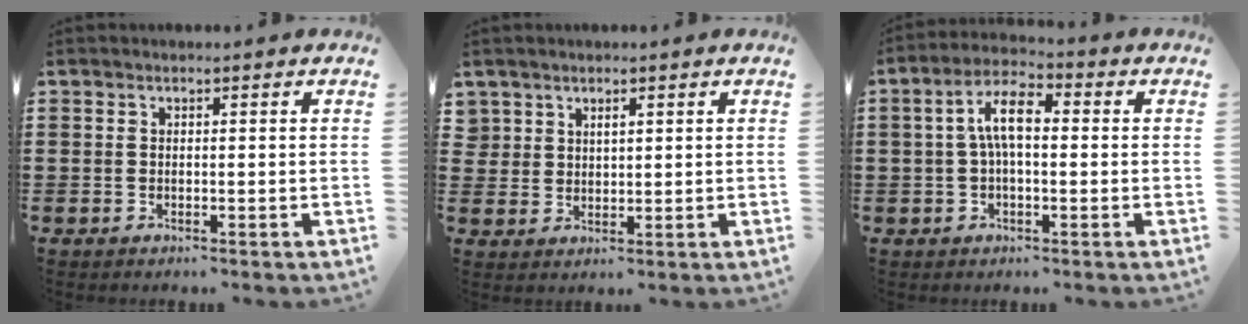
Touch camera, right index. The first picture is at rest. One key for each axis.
{"total": 2.4, "fx": 1.7, "fy": 1.6, "fz": 0.3, "tx": -0.013, "ty": 0.007, "tz": 0.034}
{"total": 7.2, "fx": 0.3, "fy": 2.8, "fz": 6.6, "tx": -0.135, "ty": 0.008, "tz": 0.000}